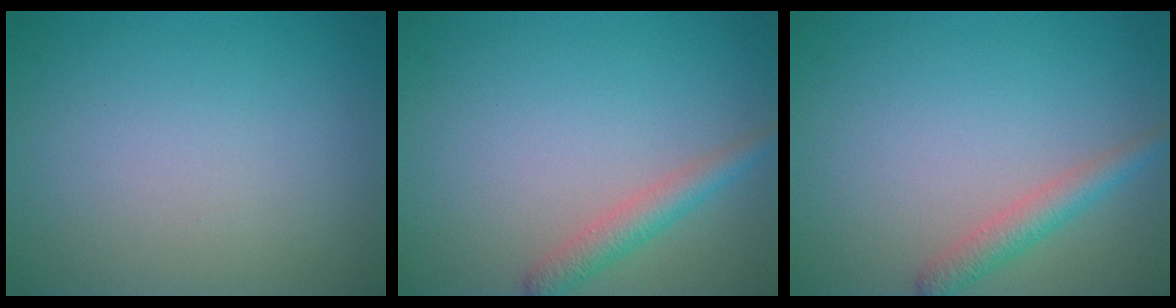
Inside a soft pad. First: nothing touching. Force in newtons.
{"total": 2.4, "press": 2.4, "slide": 0.1}
{"total": 2.4, "press": 2.4, "slide": 0.1}